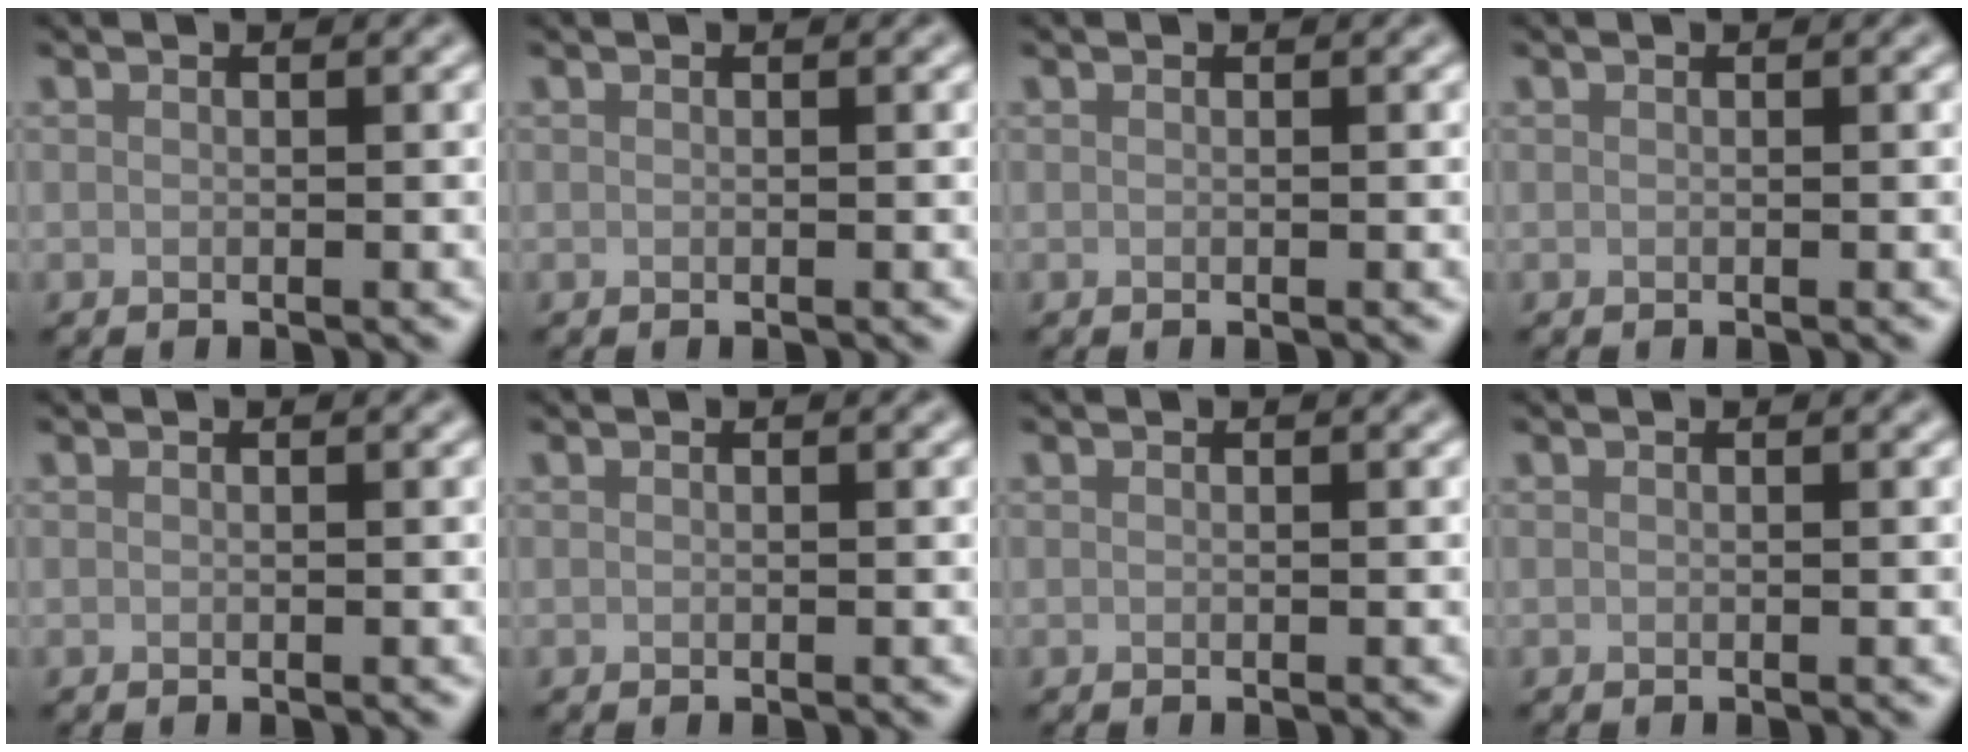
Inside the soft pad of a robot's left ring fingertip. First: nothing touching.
{"total": 0.0}
{"total": 0.0}
{"total": 0.0}
{"total": 0.0}
{"total": 0.0}
{"total": 0.0}
{"total": 0.0}